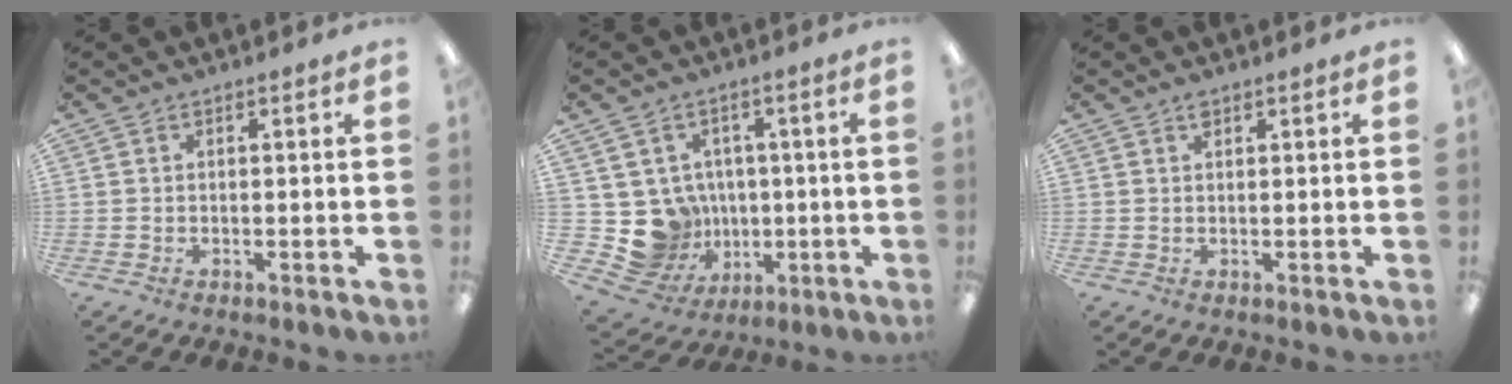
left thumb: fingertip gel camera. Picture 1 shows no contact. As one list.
[{"total": 10.4, "force": [-0.3, 10.1, 2.2], "torque": [-0.084, -0.006, 0.009]}, {"total": 1.2, "force": [0.8, 0.5, 0.7], "torque": [-0.015, 0.002, 0.015]}]